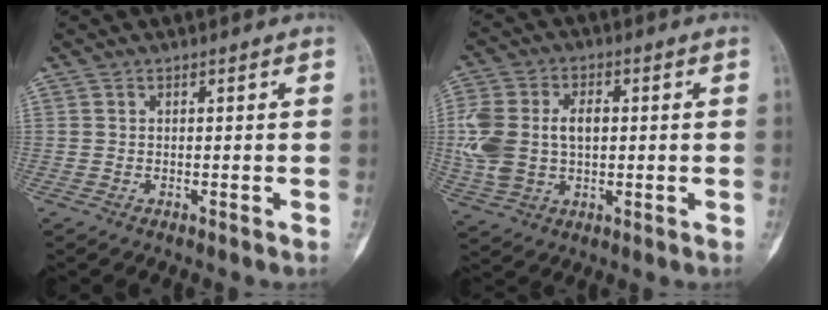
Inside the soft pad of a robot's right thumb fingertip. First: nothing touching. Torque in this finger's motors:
{"motor_torque": [0.17, 0.32, 0.67, 0.62, 0.15]}